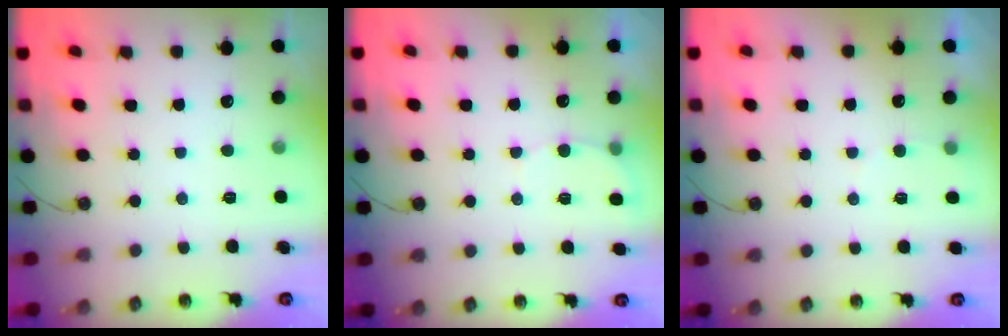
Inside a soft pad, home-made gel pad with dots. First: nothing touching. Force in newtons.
{"total": 4.9, "press": 4.7, "slide": 1.1}
{"total": 3.0, "press": 2.9, "slide": 0.3}